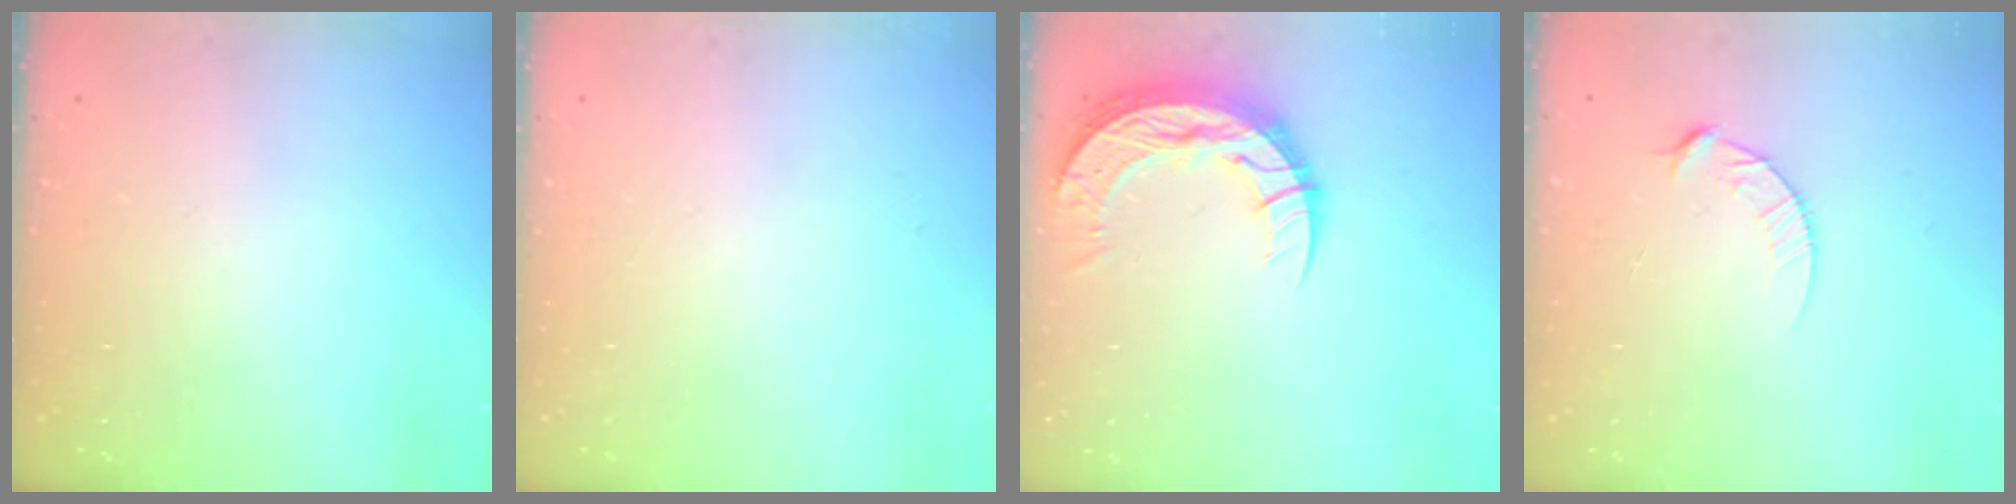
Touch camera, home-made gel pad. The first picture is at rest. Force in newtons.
{"total": 0.0}
{"total": 12.6, "press": 12.6, "slide": 0.9}
{"total": 6.6, "press": 6.6, "slide": 0.7}